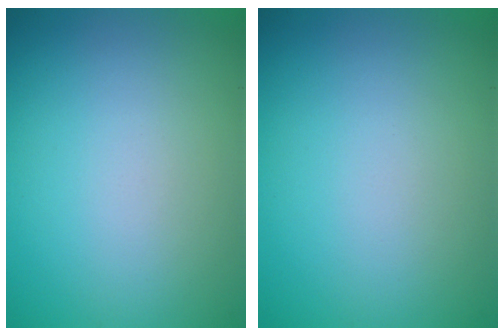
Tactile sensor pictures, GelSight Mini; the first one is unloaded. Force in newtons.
{"total": 0.0}